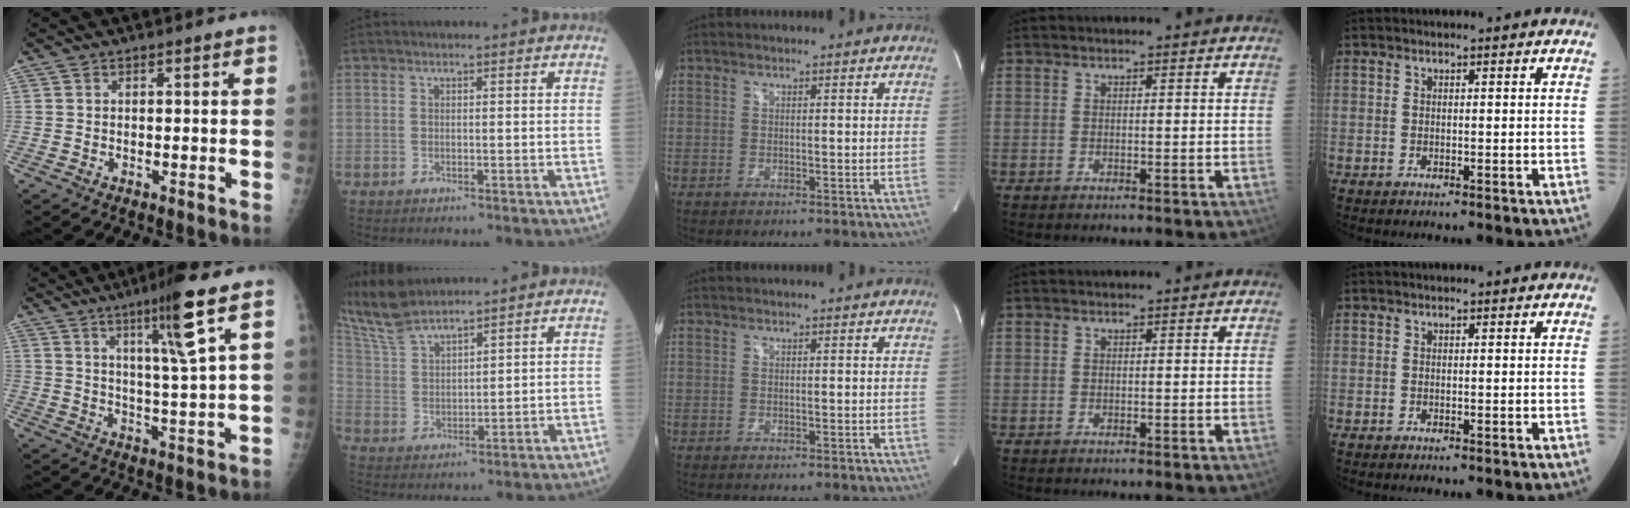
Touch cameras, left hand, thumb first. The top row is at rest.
{"thumb": {"total": 12.6, "force": [6.3, -0.9, 10.9], "torque": [-0.181, -0.034, 0.107]}, "index": {"total": 8.5, "force": [7.9, 0.8, 2.8], "torque": [-0.082, 0.016, 0.171]}}